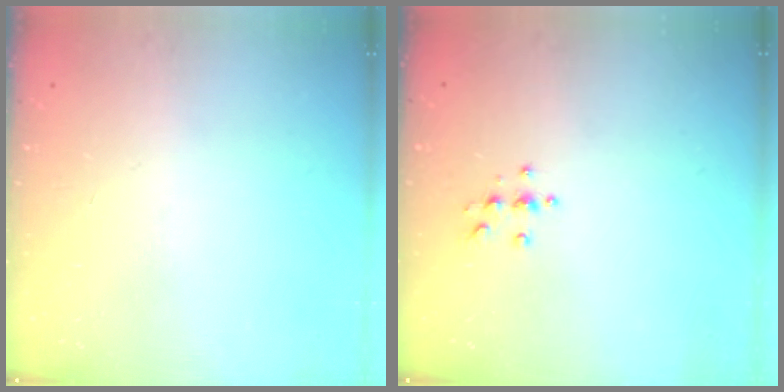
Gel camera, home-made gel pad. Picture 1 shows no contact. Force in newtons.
{"total": 4.3, "press": 4.3, "slide": 0.5}